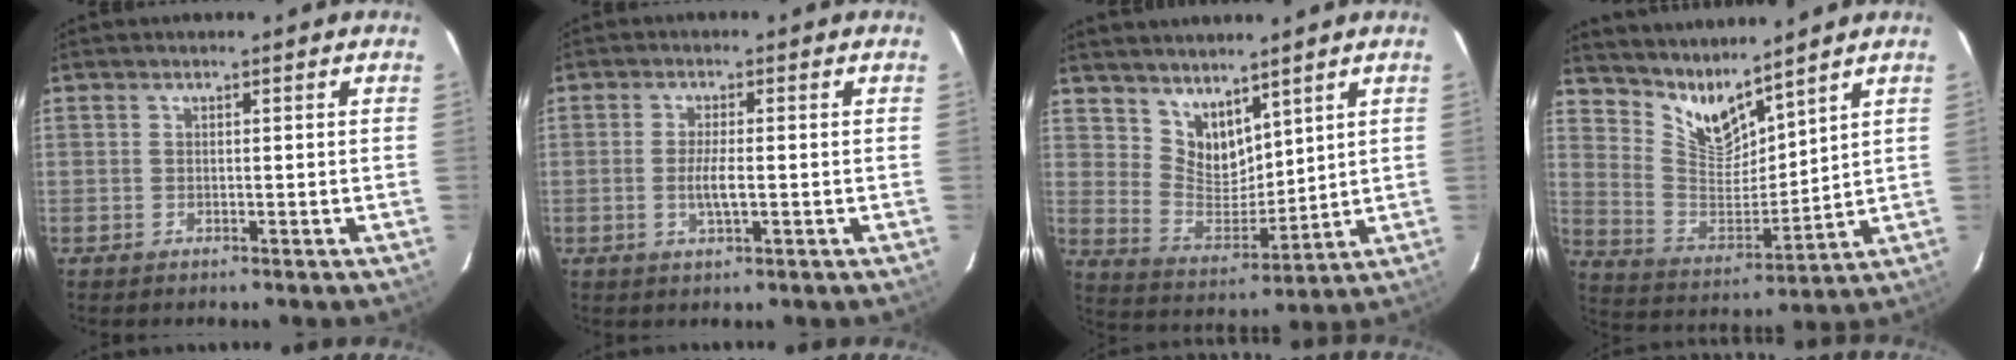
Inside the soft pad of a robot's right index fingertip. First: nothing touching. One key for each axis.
{"total": 3.5, "fx": -0.7, "fy": 0.7, "fz": 3.4, "tx": -0.063, "ty": -0.006, "tz": -0.011}
{"total": 8.8, "fx": 6.6, "fy": 4.8, "fz": 3.2, "tx": -0.054, "ty": 0.001, "tz": 0.140}
{"total": 9.8, "fx": 8.7, "fy": 2.2, "fz": 4.0, "tx": -0.086, "ty": -0.018, "tz": 0.176}